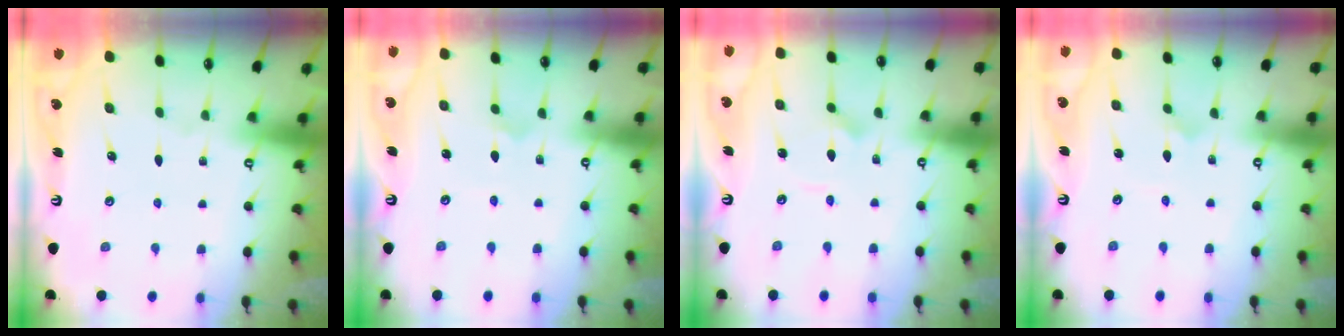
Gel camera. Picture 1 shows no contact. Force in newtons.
{"total": 2.8, "press": 2.8, "slide": 0.4}
{"total": 2.5, "press": 2.5, "slide": 0.2}
{"total": 1.5, "press": 1.5, "slide": 0.0}